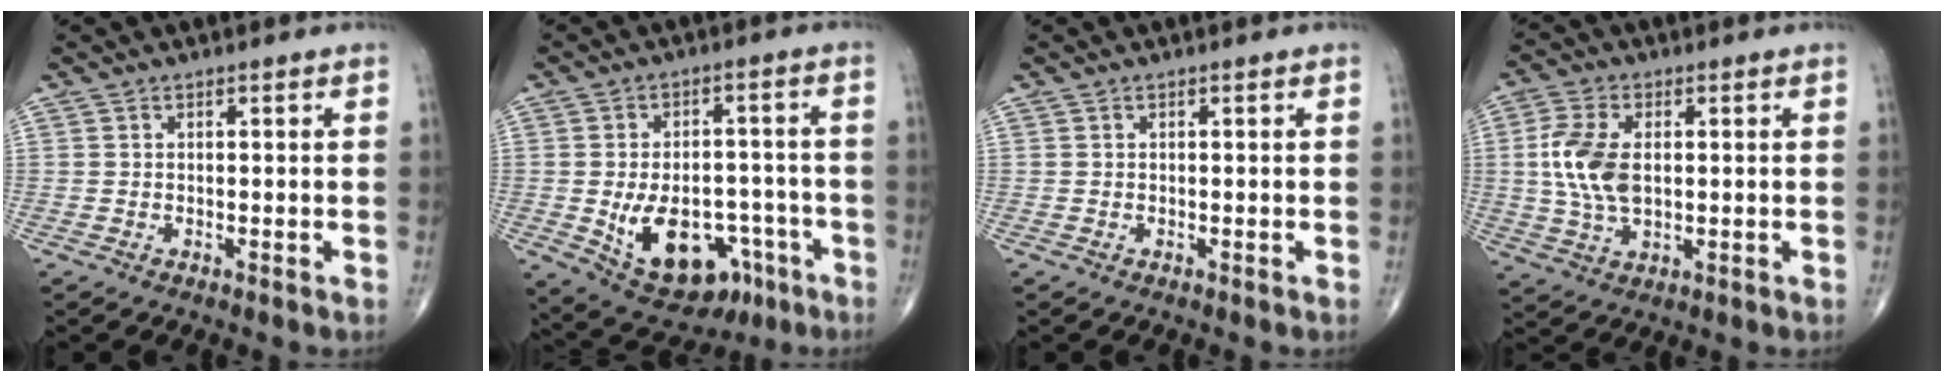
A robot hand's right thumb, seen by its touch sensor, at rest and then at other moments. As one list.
[{"total": 16.5, "force": [-6.2, 10.4, 11.3], "torque": [-0.150, 0.030, -0.073]}, {"total": 0.0}, {"total": 10.1, "force": [0.8, 5.8, 8.2], "torque": [-0.176, 0.001, 0.019]}]